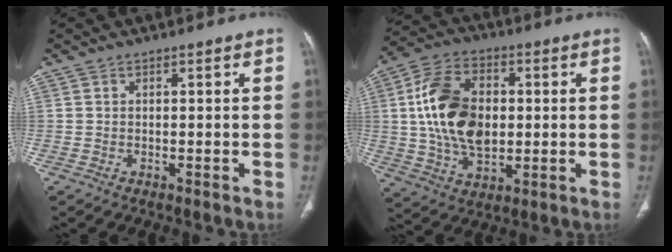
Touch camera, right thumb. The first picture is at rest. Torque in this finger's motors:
{"motor_torque": [2.32, 2.32, 1.70, 0.00, 0.23]}